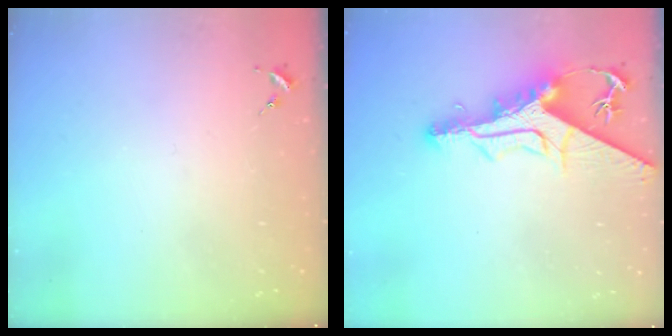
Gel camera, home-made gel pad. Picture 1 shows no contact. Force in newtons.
{"total": 12.7, "press": 12.7, "slide": 1.2}